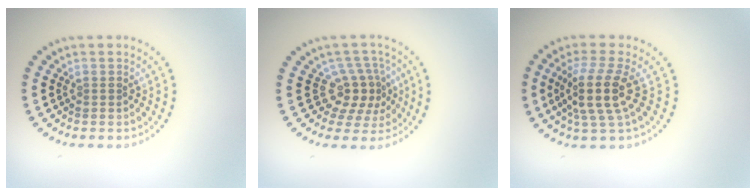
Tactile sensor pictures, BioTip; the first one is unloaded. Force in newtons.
{"total": 3.4, "press": 2.5, "slide": 2.2}
{"total": 4.2, "press": 3.2, "slide": 2.7}